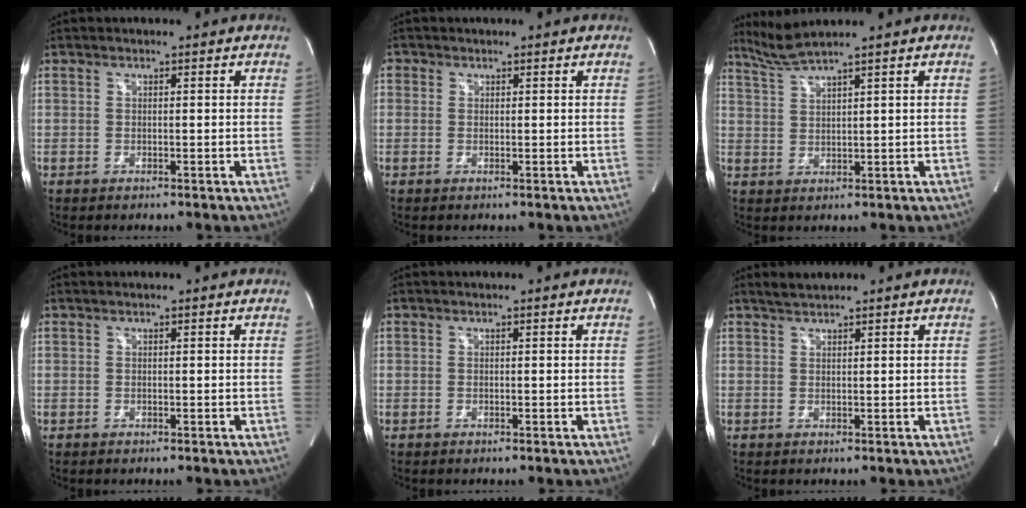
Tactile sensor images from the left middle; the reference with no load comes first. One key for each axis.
{"total": 1.1, "fx": 0.3, "fy": 1.0, "fz": 0.2, "tx": 0.006, "ty": 0.002, "tz": 0.003}
{"total": 4.0, "fx": 3.5, "fy": -1.5, "fz": 1.2, "tx": -0.040, "ty": -0.003, "tz": 0.083}
{"total": 0.0}
{"total": 0.0}
{"total": 1.5, "fx": 1.5, "fy": 0.0, "fz": 0.4, "tx": -0.011, "ty": 0.009, "tz": 0.033}